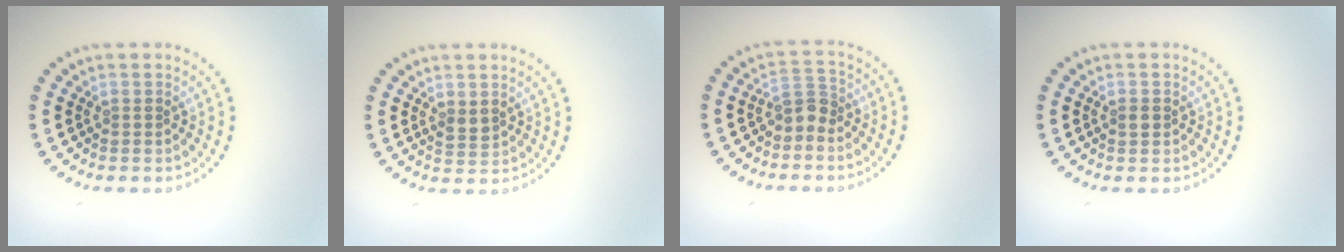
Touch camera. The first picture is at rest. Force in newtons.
{"total": 1.2, "press": 1.1, "slide": 0.4}
{"total": 2.2, "press": 1.7, "slide": 1.4}
{"total": 1.1, "press": 1.1, "slide": 0.0}